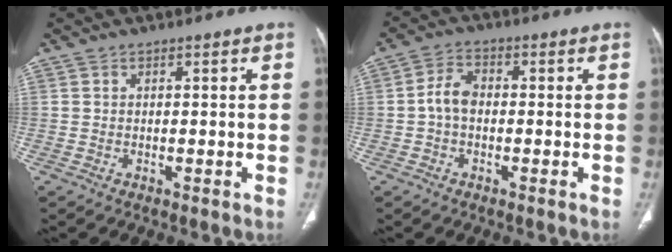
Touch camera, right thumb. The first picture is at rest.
{"total": 4.6, "force": [-0.6, 3.1, 3.3], "torque": [-0.058, 0.015, -0.020]}